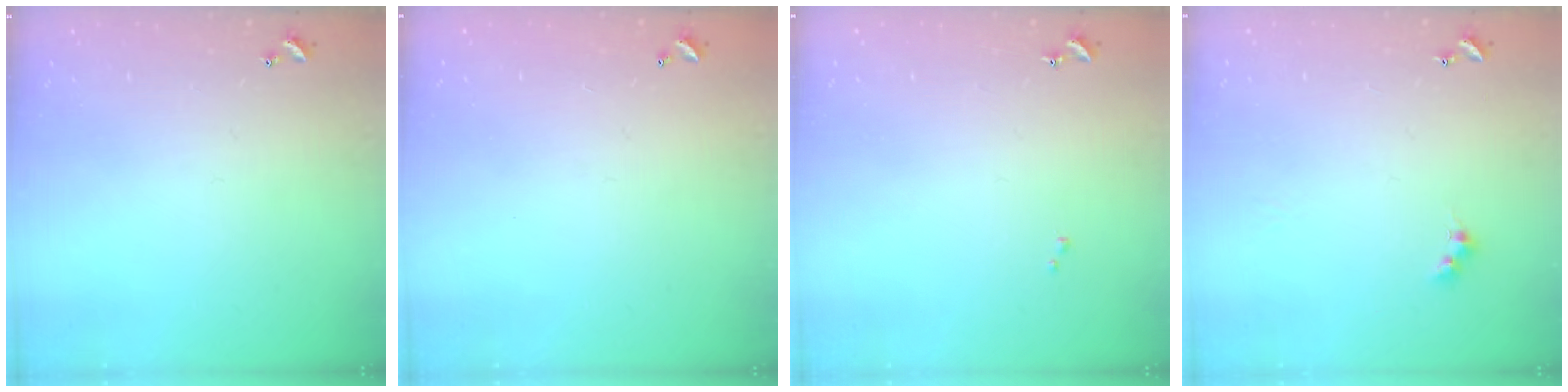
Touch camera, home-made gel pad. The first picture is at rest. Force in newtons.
{"total": 3.0, "press": 3.0, "slide": 0.1}
{"total": 0.0}
{"total": 3.4, "press": 3.3, "slide": 0.7}